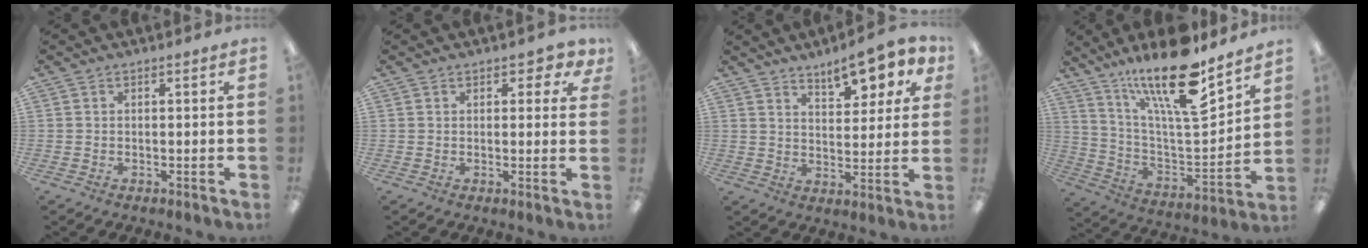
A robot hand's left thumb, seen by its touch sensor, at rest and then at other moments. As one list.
[{"total": 3.4, "force": [1.9, 1.8, 2.1], "torque": [-0.020, -0.003, 0.029]}, {"total": 9.8, "force": [7.3, 3.7, 5.3], "torque": [-0.059, -0.042, 0.123]}, {"total": 22.6, "force": [15.9, 6.3, 14.8], "torque": [-0.256, -0.102, 0.266]}]